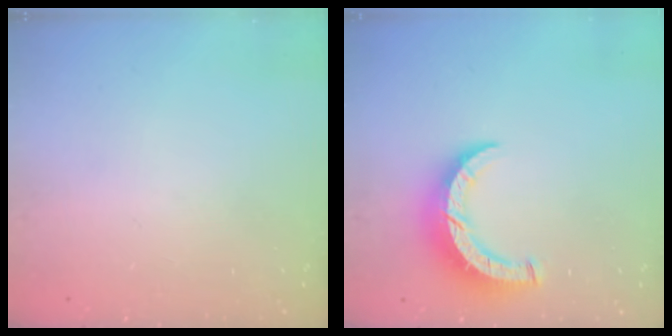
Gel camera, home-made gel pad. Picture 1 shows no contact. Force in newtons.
{"total": 8.4, "press": 8.4, "slide": 0.7}